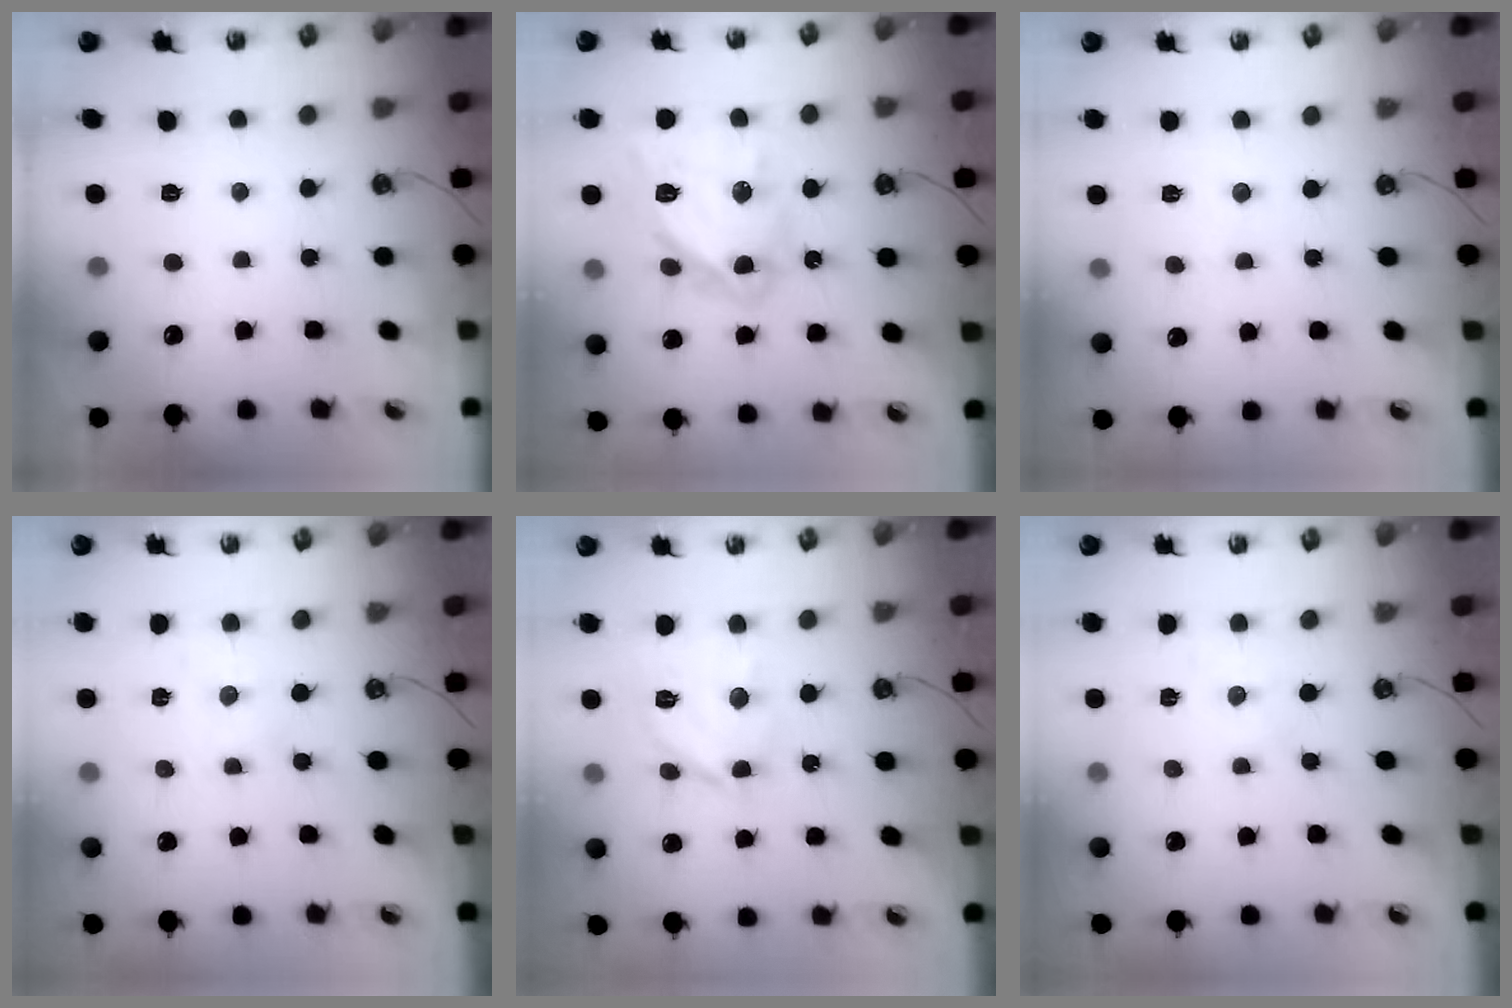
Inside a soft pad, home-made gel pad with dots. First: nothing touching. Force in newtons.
{"total": 16.9, "press": 16.8, "slide": 1.6}
{"total": 2.8, "press": 2.7, "slide": 0.5}
{"total": 0.0}
{"total": 13.0, "press": 13.0, "slide": 1.1}
{"total": 0.0}